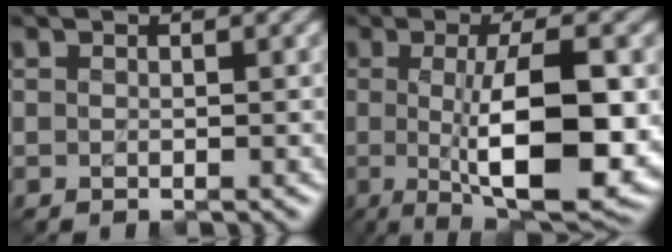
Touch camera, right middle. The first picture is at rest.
{"total": 11.6, "force": [-0.9, 3.2, 11.1], "torque": [-0.163, -0.012, -0.010]}